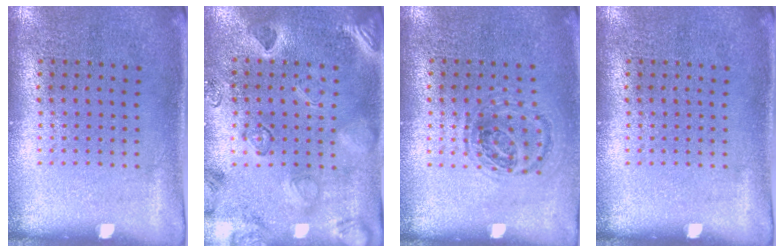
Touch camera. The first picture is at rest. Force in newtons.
{"total": 2.4, "press": 2.3, "slide": 0.7}
{"total": 0.9, "press": 0.9, "slide": 0.3}
{"total": 0.0}